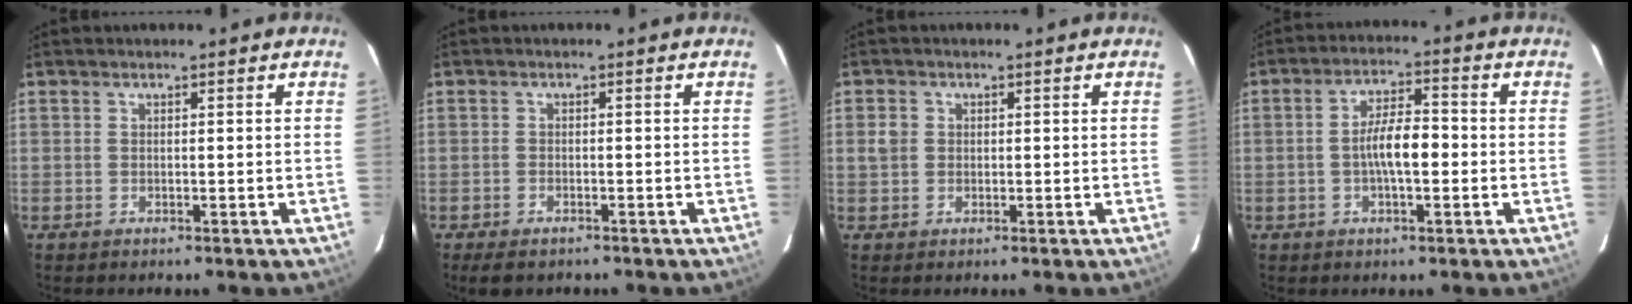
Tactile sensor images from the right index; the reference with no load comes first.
{"total": 3.3, "force": [-2.5, 1.6, 1.6], "torque": [-0.040, -0.009, -0.041]}
{"total": 2.4, "force": [0.0, 2.2, 0.9], "torque": [-0.016, 0.006, -0.003]}
{"total": 6.6, "force": [-1.2, 2.1, 6.2], "torque": [-0.111, 0.010, -0.019]}